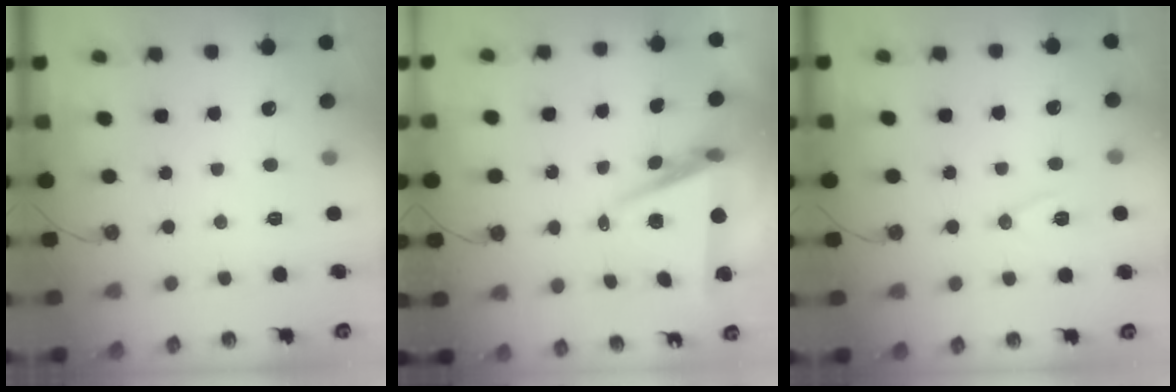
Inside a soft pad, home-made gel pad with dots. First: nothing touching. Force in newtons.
{"total": 7.3, "press": 5.8, "slide": 4.4}
{"total": 9.2, "press": 8.4, "slide": 3.7}